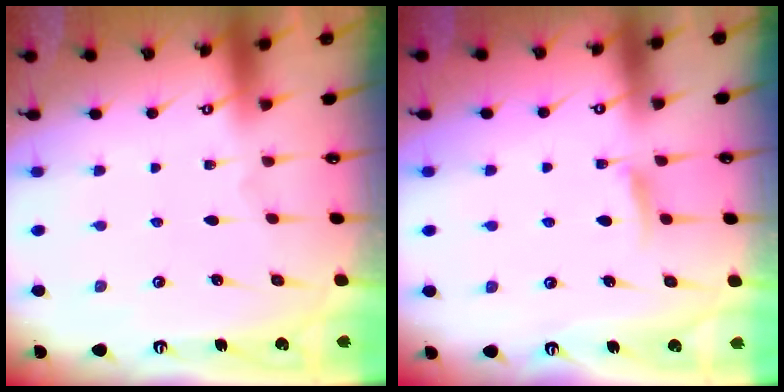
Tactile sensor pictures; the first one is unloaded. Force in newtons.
{"total": 5.8, "press": 5.7, "slide": 0.9}